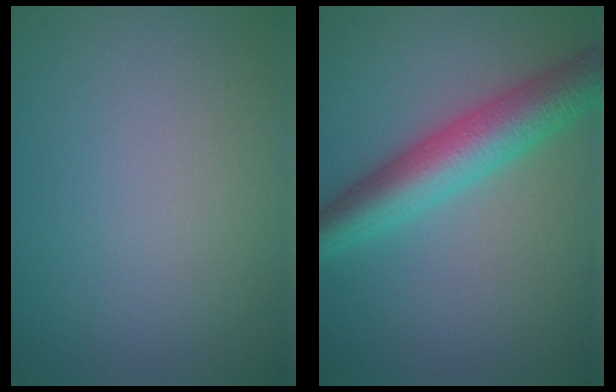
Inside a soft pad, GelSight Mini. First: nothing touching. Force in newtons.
{"total": 6.7, "press": 6.7, "slide": 0.1}